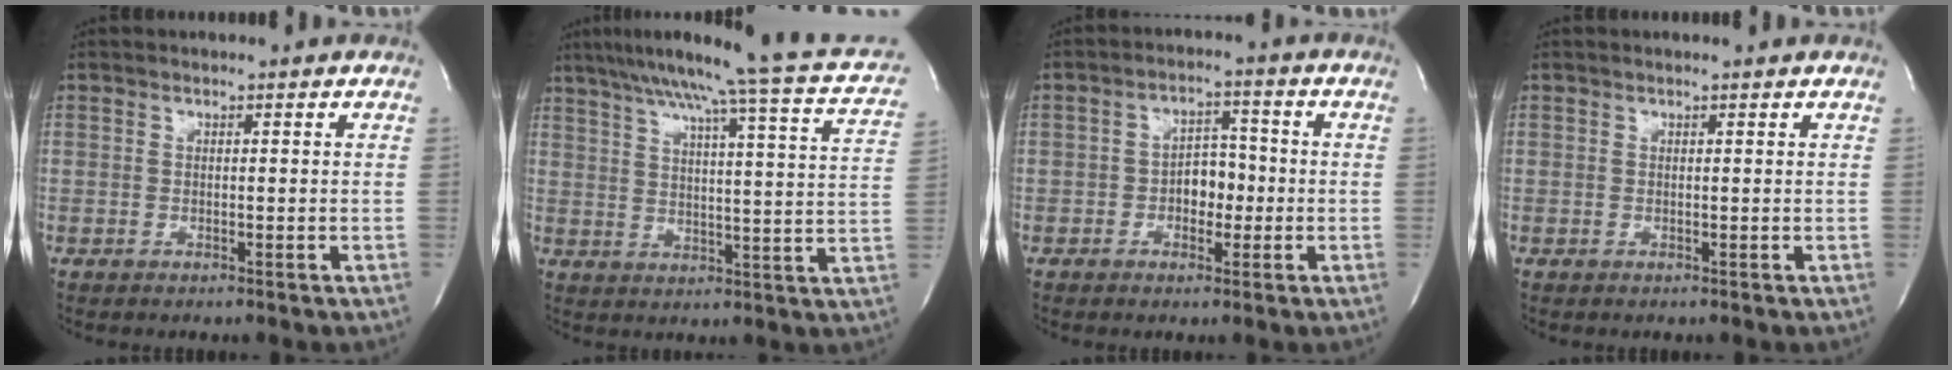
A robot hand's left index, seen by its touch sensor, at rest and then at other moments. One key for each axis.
{"total": 23.3, "fx": 19.0, "fy": 0.1, "fz": 13.5, "tx": -0.211, "ty": -0.011, "tz": 0.237}
{"total": 4.8, "fx": -1.4, "fy": 3.0, "fz": 3.5, "tx": -0.052, "ty": 0.011, "tz": -0.025}
{"total": 0.5, "fx": 0.4, "fy": -0.1, "fz": 0.2, "tx": -0.005, "ty": 0.001, "tz": 0.010}